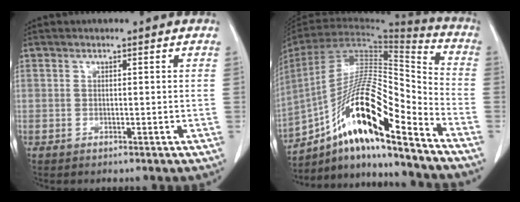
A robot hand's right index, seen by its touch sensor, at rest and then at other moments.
{"total": 20.2, "force": [-12.6, 2.8, 15.6], "torque": [-0.294, 0.003, -0.223]}